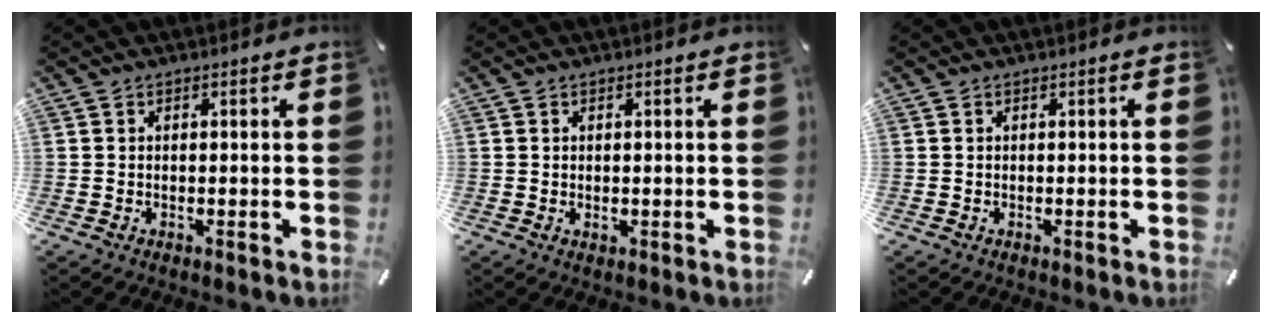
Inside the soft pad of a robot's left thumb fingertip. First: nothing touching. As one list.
[{"total": 0.5, "force": [0.2, 0.4, 0.3], "torque": [-0.005, 0.001, 0.003]}, {"total": 0.0}]